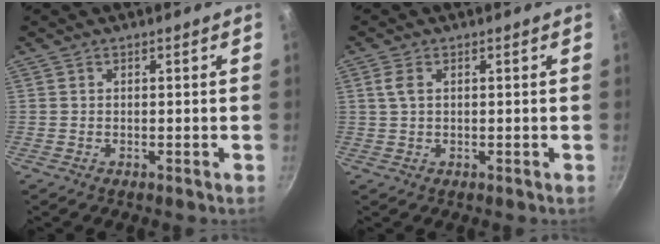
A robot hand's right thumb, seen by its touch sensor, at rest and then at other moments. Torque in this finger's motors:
{"motor_torque": [-0.48, 0.36, -0.12, -0.06, 0.07]}